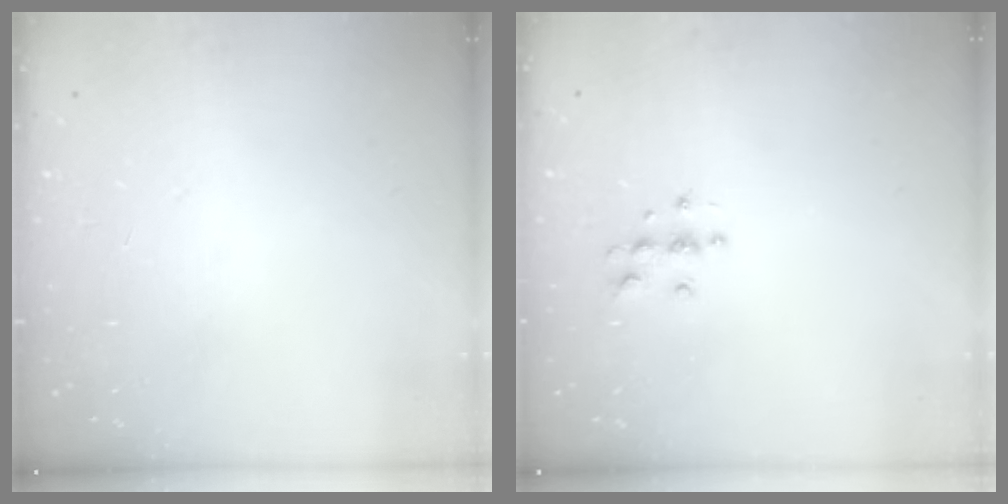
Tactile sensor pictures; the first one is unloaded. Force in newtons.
{"total": 4.9, "press": 4.8, "slide": 0.6}